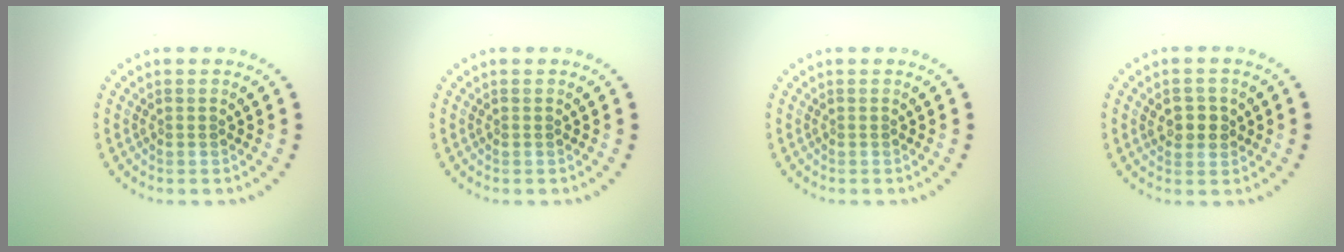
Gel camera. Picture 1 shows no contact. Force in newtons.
{"total": 0.0}
{"total": 0.0}
{"total": 2.4, "press": 2.4, "slide": 0.4}